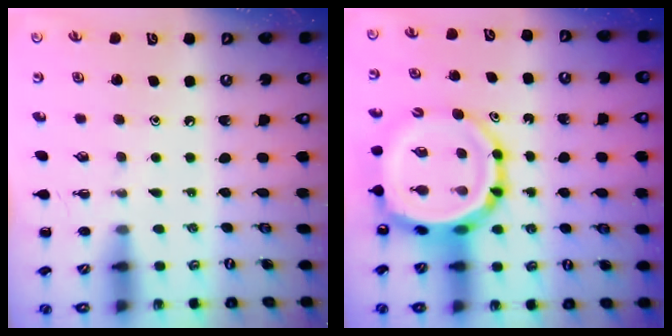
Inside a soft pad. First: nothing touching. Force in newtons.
{"total": 14.2, "press": 13.6, "slide": 4.1}